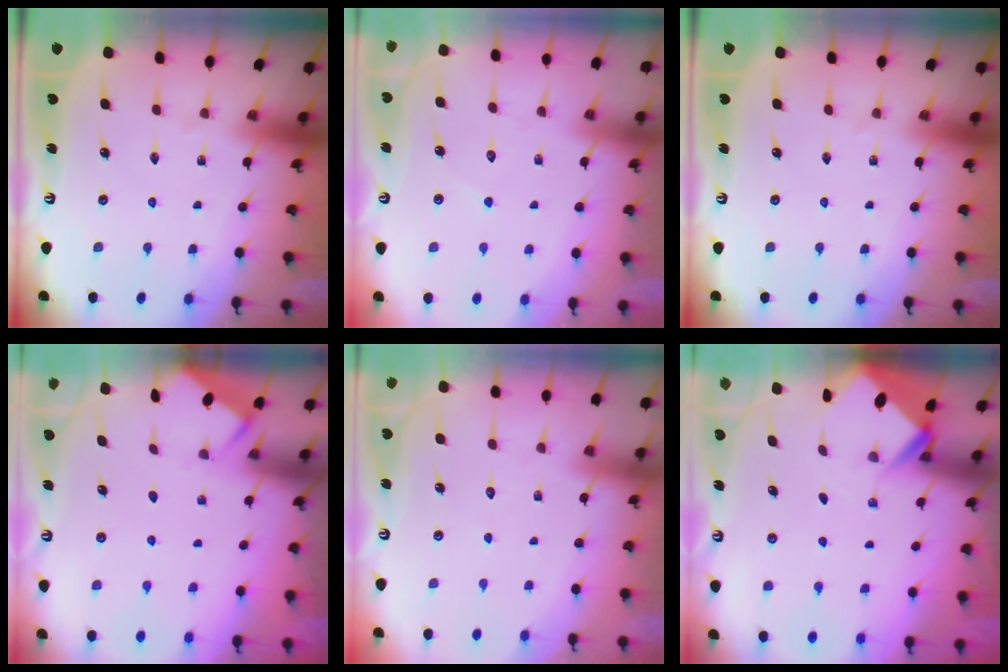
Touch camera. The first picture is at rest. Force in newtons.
{"total": 3.6, "press": 3.6, "slide": 0.3}
{"total": 0.0}
{"total": 2.5, "press": 2.5, "slide": 0.4}
{"total": 2.5, "press": 2.4, "slide": 0.4}
{"total": 2.7, "press": 2.7, "slide": 0.1}